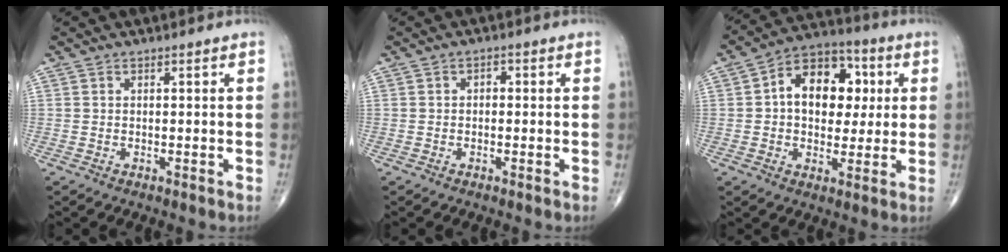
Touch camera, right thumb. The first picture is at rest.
{"total": 1.3, "force": [-0.1, 0.9, 0.8], "torque": [-0.004, 0.004, -0.006]}
{"total": 14.7, "force": [2.4, 10.1, 10.5], "torque": [-0.114, 0.016, 0.028]}